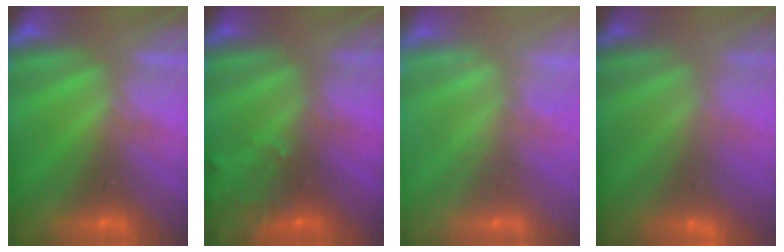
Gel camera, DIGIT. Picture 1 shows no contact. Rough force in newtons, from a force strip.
{"total": 7.0}
{"total": 2.3}
{"total": 3.1}